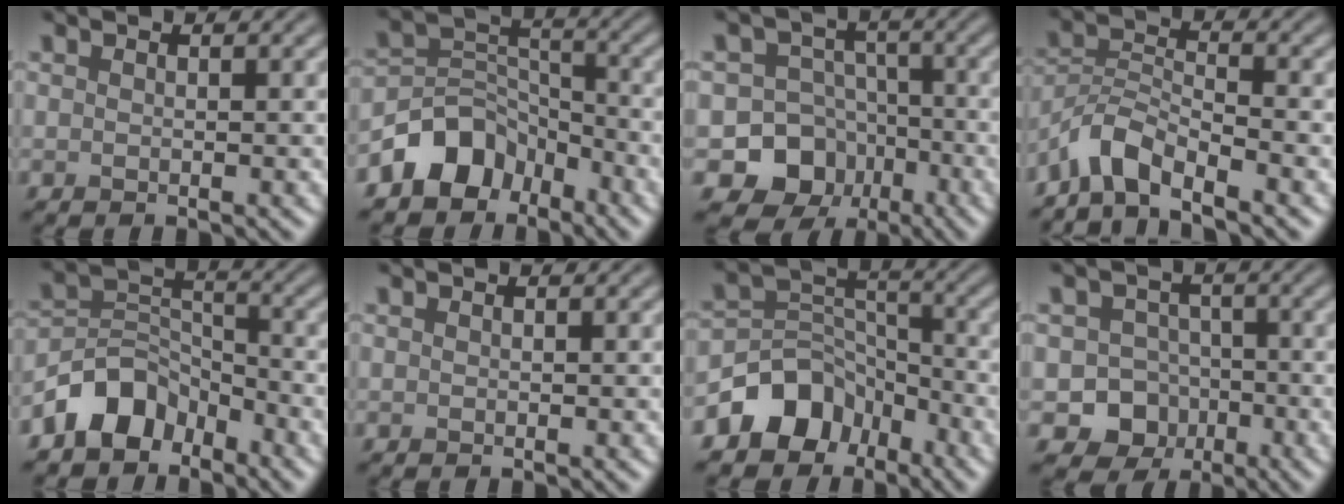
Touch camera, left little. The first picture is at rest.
{"total": 5.7, "force": [-3.8, 3.9, 1.8], "torque": [-0.021, 0.005, -0.079]}
{"total": 10.1, "force": [-4.5, 8.8, 1.9], "torque": [-0.013, -0.012, -0.097]}
{"total": 4.4, "force": [-3.6, 1.2, 2.1], "torque": [-0.035, 0.003, -0.081]}
{"total": 5.2, "force": [-3.7, 3.2, 1.8], "torque": [-0.027, 0.007, -0.078]}
{"total": 0.0}
{"total": 6.4, "force": [-4.0, 4.6, 2.0], "torque": [-0.018, 0.000, -0.080]}
{"total": 7.5, "force": [-3.1, 6.6, 1.6], "torque": [0.004, -0.011, -0.069]}